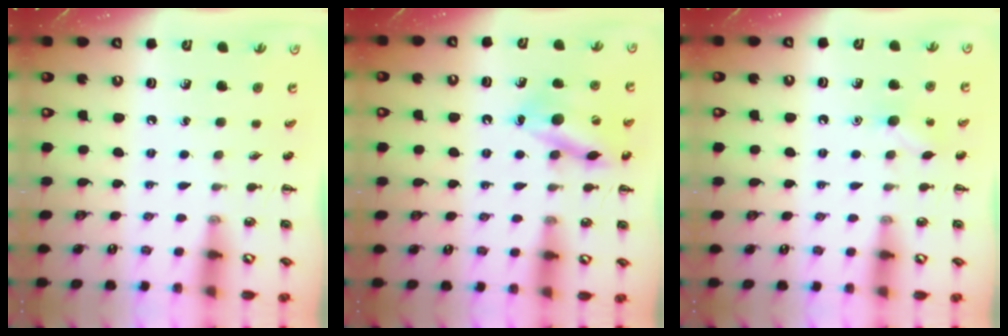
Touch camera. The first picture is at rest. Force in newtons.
{"total": 14.8, "press": 14.5, "slide": 2.7}
{"total": 7.8, "press": 7.6, "slide": 1.9}